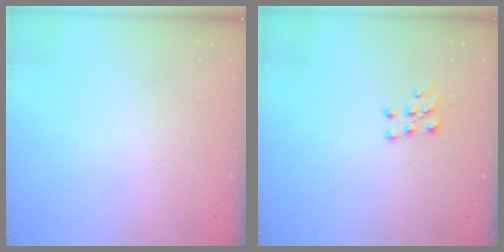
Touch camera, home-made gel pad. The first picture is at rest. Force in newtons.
{"total": 6.5, "press": 6.4, "slide": 0.7}